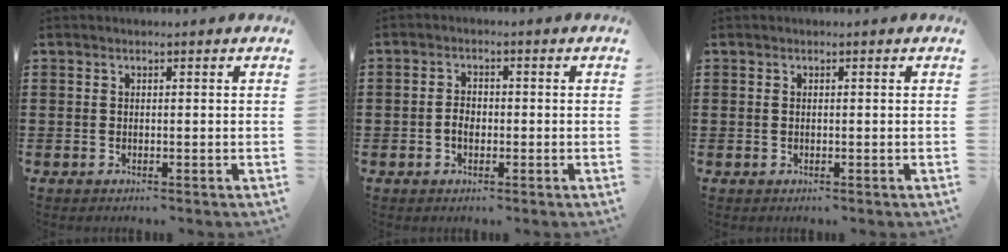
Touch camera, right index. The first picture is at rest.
{"total": 2.1, "force": [-0.7, 1.4, 1.4], "torque": [-0.036, 0.000, -0.016]}
{"total": 0.0}